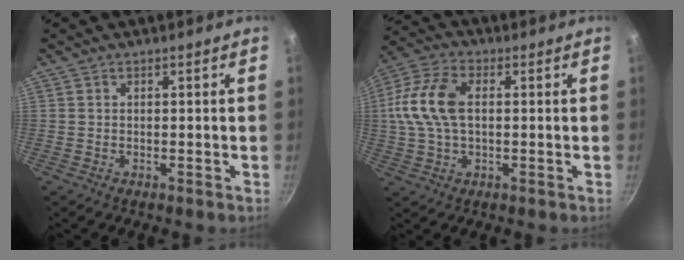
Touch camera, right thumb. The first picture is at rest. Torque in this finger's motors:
{"motor_torque": [1.31, 2.15, 0.82, -0.01, 0.45]}